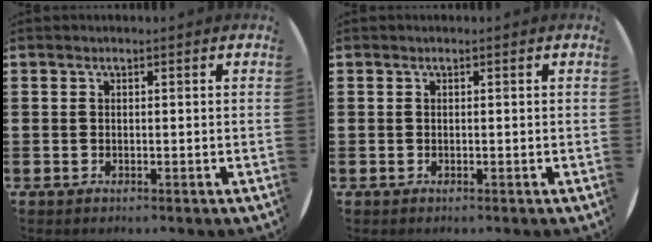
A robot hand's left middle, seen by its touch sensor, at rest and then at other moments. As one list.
[{"total": 0.0}]